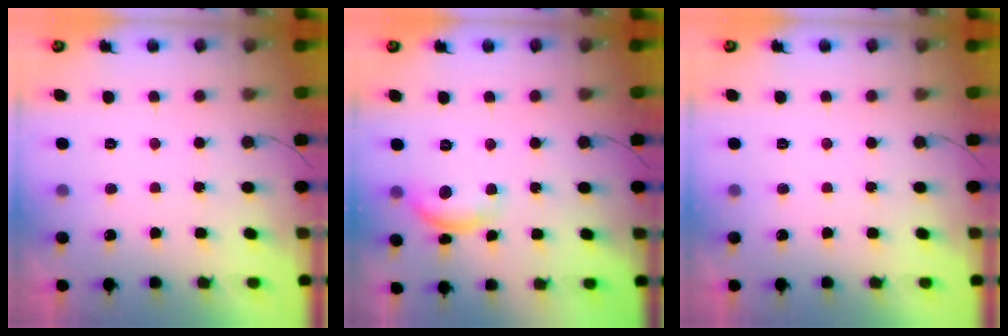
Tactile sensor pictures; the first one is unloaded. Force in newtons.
{"total": 10.5, "press": 10.5, "slide": 0.5}
{"total": 0.0}